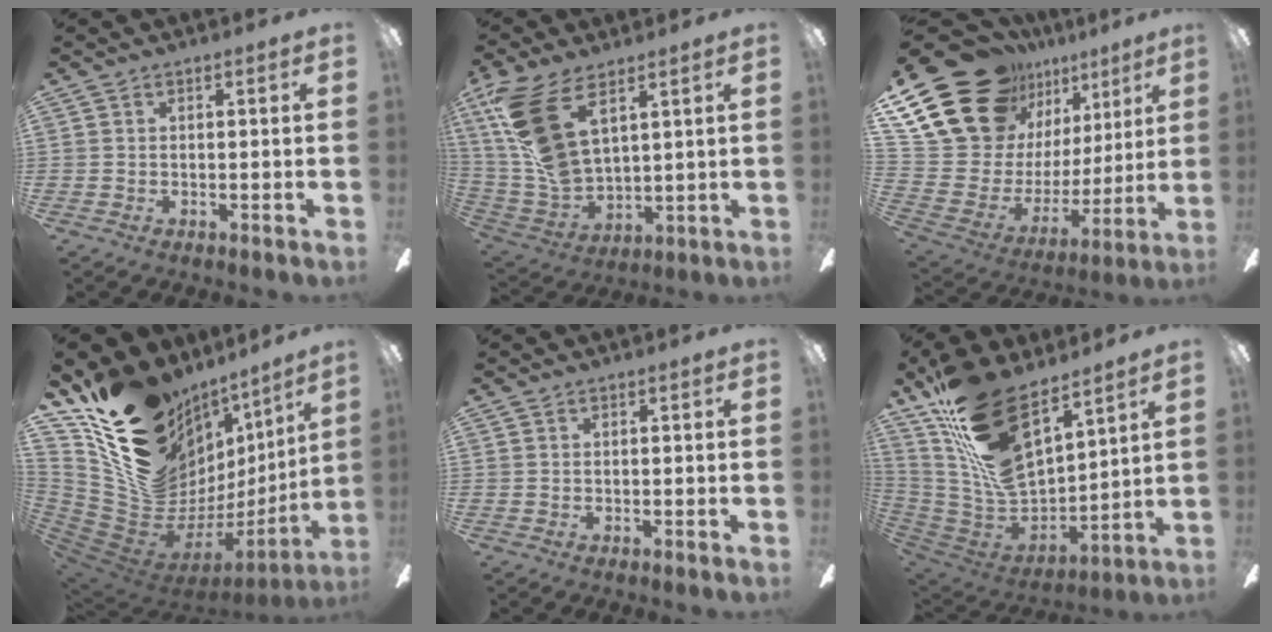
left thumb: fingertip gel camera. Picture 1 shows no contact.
{"total": 18.0, "force": [8.7, 8.3, 13.4], "torque": [-0.305, -0.034, 0.158]}
{"total": 24.2, "force": [15.6, 14.5, 11.5], "torque": [-0.231, -0.113, 0.306]}
{"total": 20.3, "force": [11.6, 13.9, 9.1], "torque": [-0.123, -0.116, 0.254]}
{"total": 0.0}
{"total": 21.7, "force": [13.5, 9.9, 13.7], "torque": [-0.270, -0.089, 0.247]}